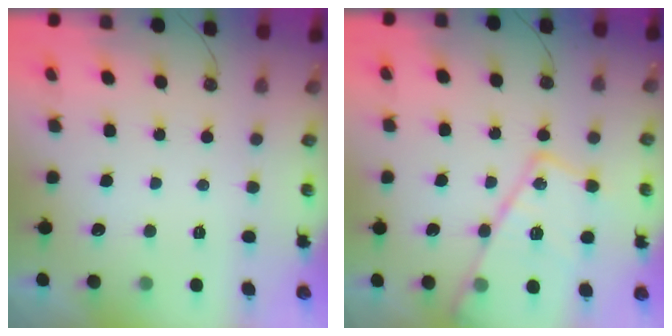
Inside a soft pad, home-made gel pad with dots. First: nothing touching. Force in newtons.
{"total": 20.5, "press": 20.4, "slide": 2.1}